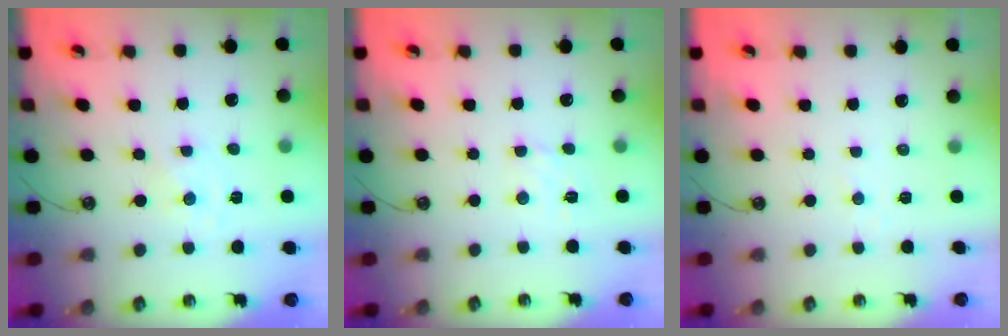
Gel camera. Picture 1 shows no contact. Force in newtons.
{"total": 3.0, "press": 2.9, "slide": 0.5}
{"total": 1.8, "press": 1.7, "slide": 0.2}